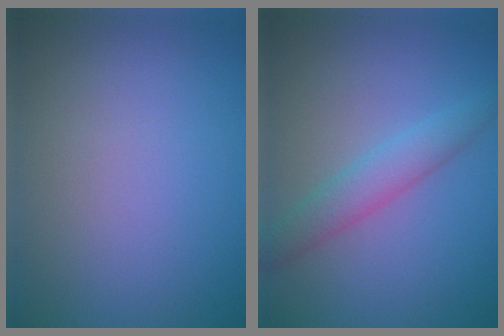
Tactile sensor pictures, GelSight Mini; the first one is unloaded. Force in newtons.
{"total": 2.9, "press": 2.9, "slide": 0.1}